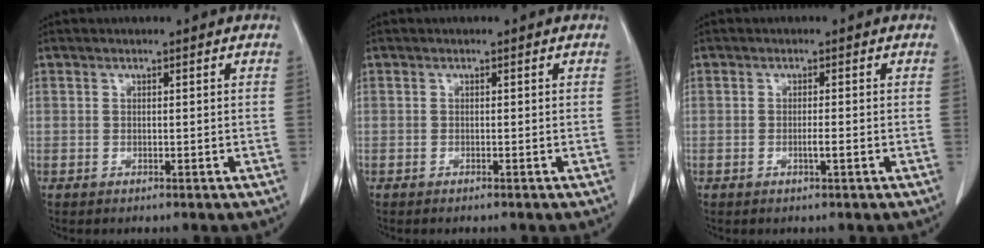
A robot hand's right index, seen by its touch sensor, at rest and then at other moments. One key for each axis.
{"total": 0.5, "fx": -0.5, "fy": 0.0, "fz": 0.2, "tx": -0.009, "ty": -0.002, "tz": -0.007}
{"total": 1.4, "fx": -0.5, "fy": 0.0, "fz": 1.3, "tx": -0.026, "ty": -0.001, "tz": -0.009}